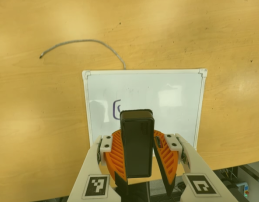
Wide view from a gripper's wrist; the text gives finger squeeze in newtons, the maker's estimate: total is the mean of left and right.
{"total": 8.6, "left": 8.9, "right": 8.2}